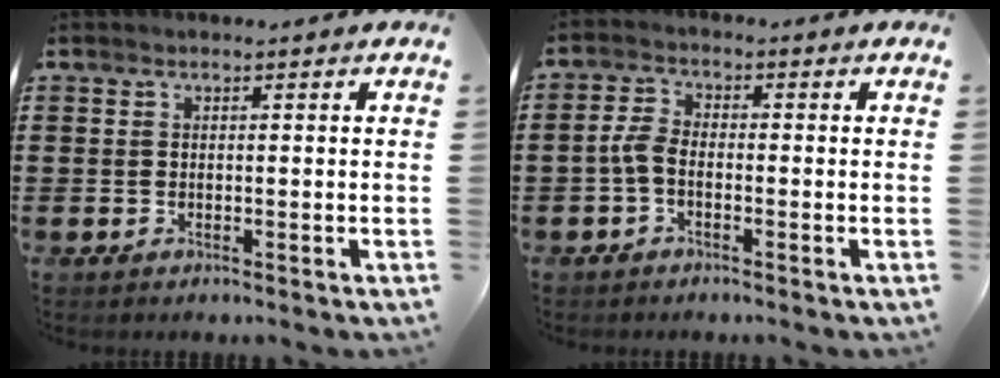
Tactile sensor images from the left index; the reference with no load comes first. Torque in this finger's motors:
{"motor_torque": [0.53, 0.64, 0.01, 0.05]}